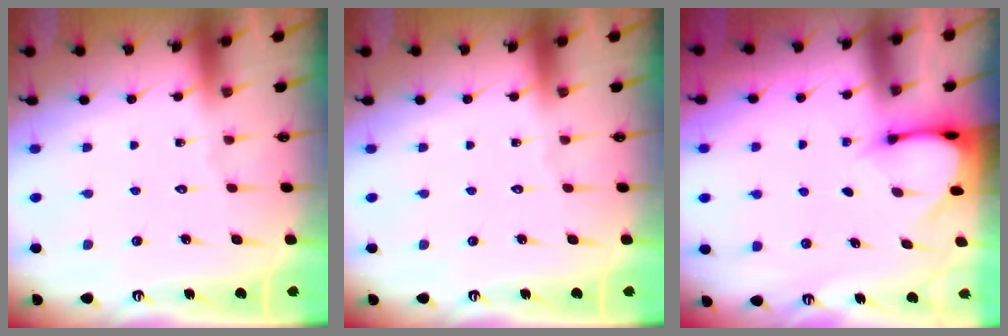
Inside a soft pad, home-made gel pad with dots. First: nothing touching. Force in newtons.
{"total": 0.0}
{"total": 3.0, "press": 3.0, "slide": 0.2}